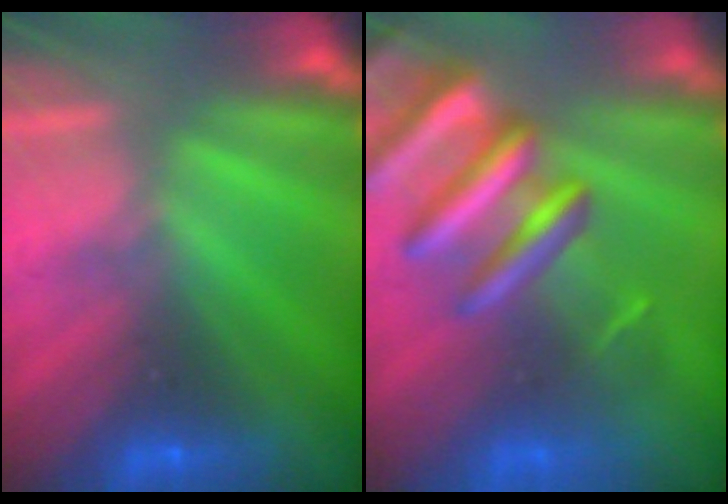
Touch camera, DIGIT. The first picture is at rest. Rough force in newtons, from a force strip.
{"total": 9.4}